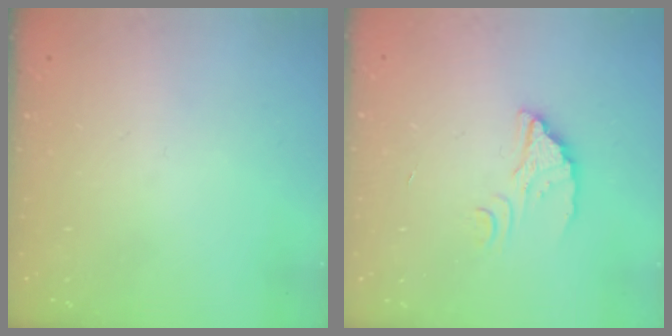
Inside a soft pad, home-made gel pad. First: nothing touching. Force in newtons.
{"total": 2.9, "press": 2.9, "slide": 0.1}